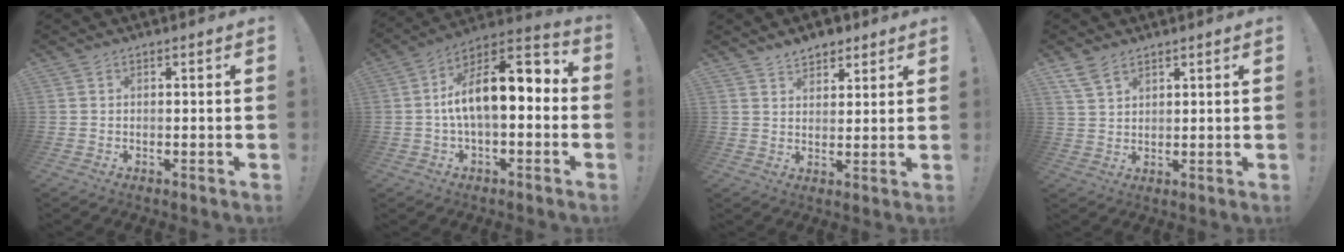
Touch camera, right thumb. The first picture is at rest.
{"total": 15.1, "force": [1.2, 6.7, 13.4], "torque": [-0.226, 0.001, 0.021]}
{"total": 5.5, "force": [4.5, 3.0, 1.3], "torque": [-0.009, -0.025, 0.081]}
{"total": 5.7, "force": [4.0, 3.1, 2.6], "torque": [-0.047, -0.017, 0.079]}